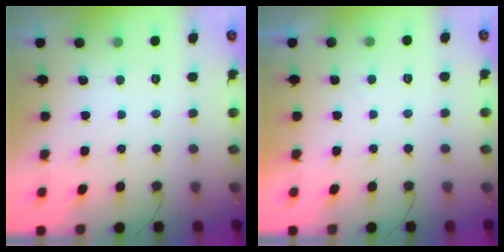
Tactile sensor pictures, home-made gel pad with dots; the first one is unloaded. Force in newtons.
{"total": 0.9, "press": 0.7, "slide": 0.6}